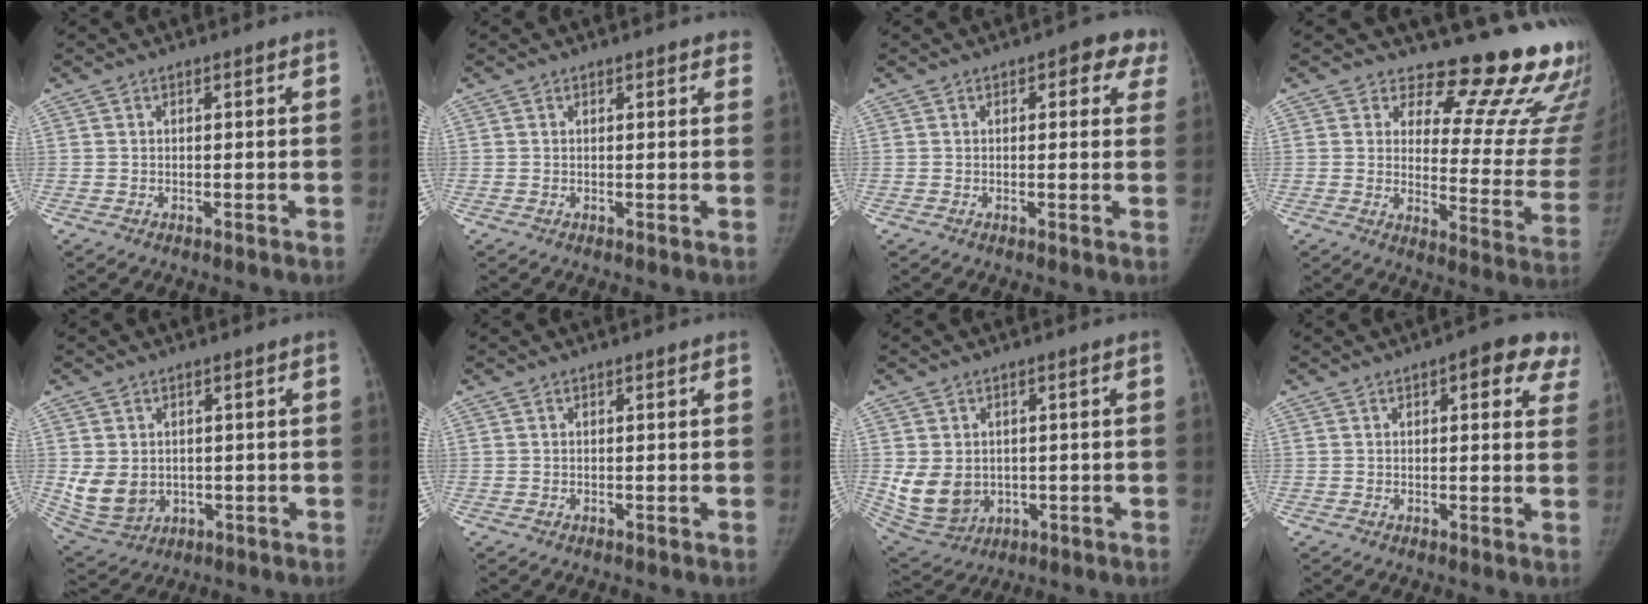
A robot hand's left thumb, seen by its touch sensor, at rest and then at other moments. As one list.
[{"total": 2.2, "force": [1.7, 0.9, 1.0], "torque": [0.008, 0.001, 0.015]}, {"total": 5.7, "force": [2.7, 2.9, 4.1], "torque": [-0.008, -0.001, 0.019]}, {"total": 20.1, "force": [17.3, 6.6, 7.9], "torque": [-0.043, -0.165, 0.200]}, {"total": 7.8, "force": [0.2, 6.4, 4.4], "torque": [-0.072, -0.011, 0.027]}, {"total": 0.0}, {"total": 9.8, "force": [-0.2, 8.1, 5.5], "torque": [-0.087, -0.008, 0.024]}, {"total": 9.2, "force": [4.8, 3.7, 7.0], "torque": [-0.041, -0.008, 0.046]}]